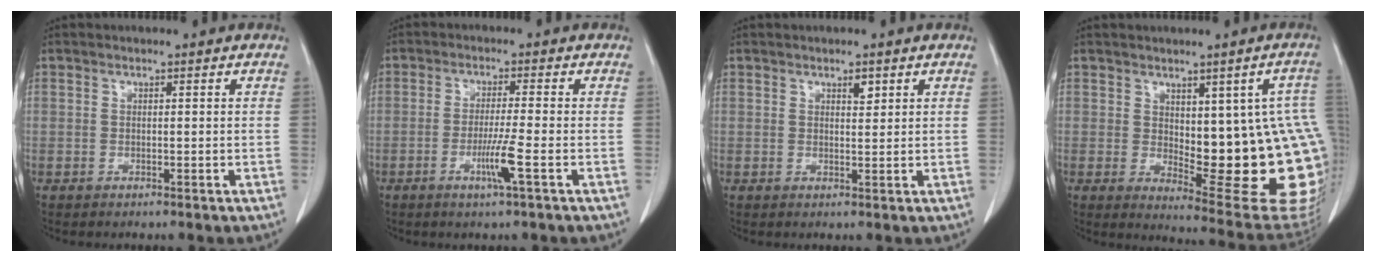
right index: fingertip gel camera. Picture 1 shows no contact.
{"total": 4.8, "force": [-1.9, -0.7, 4.4], "torque": [-0.084, -0.011, -0.038]}
{"total": 1.5, "force": [0.9, 0.6, 1.1], "torque": [-0.016, -0.004, 0.014]}
{"total": 19.6, "force": [-0.3, 5.9, 18.7], "torque": [-0.163, 0.006, 0.018]}